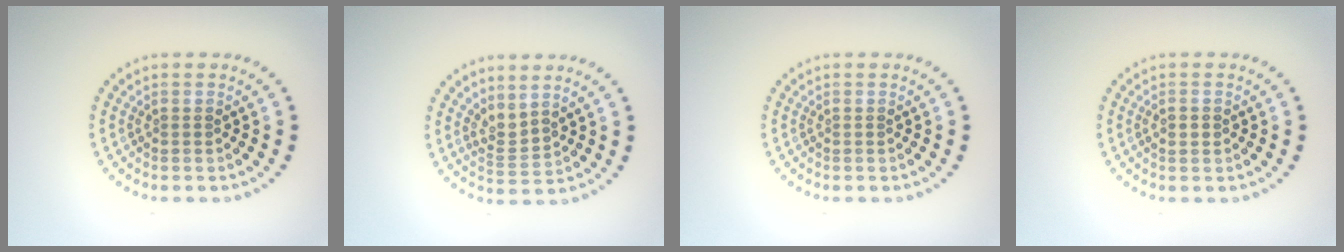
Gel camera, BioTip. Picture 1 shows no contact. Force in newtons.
{"total": 2.3, "press": 1.5, "slide": 1.7}
{"total": 0.0}
{"total": 1.1, "press": 1.1, "slide": 0.2}